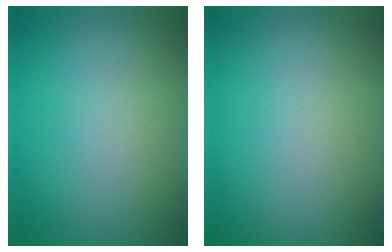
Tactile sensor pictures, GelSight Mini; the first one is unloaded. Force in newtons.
{"total": 0.0}